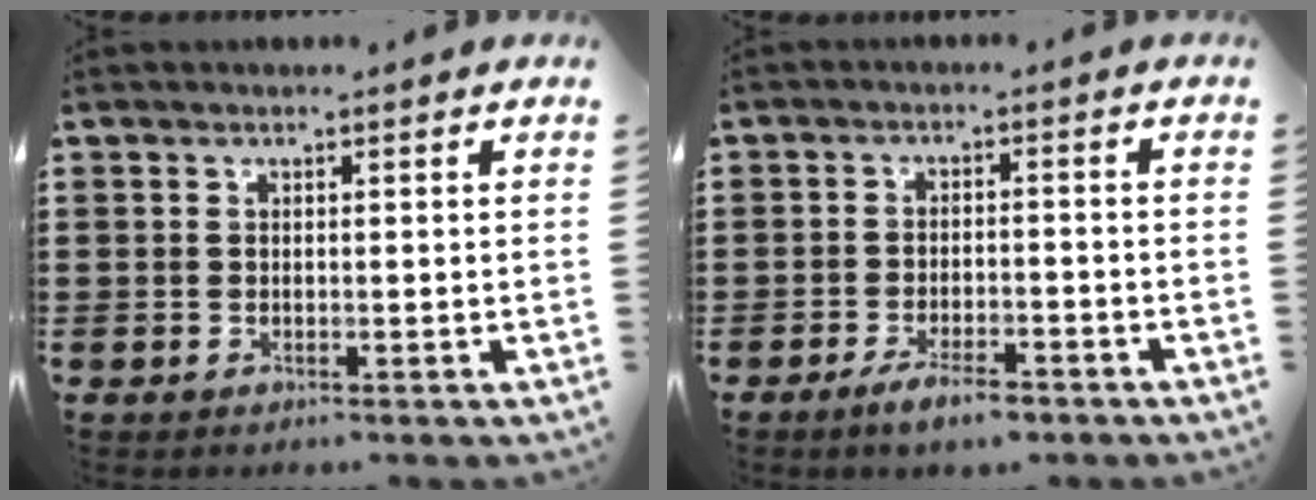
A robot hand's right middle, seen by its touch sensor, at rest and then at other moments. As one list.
[{"total": 4.4, "force": [-3.2, 1.0, 2.8], "torque": [-0.051, 0.001, -0.058]}]